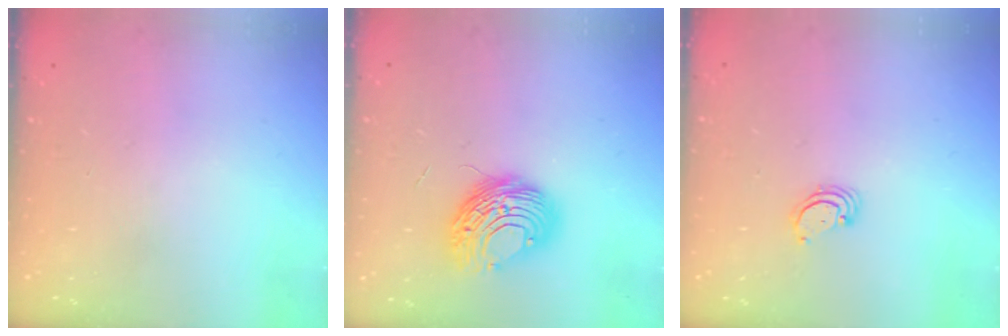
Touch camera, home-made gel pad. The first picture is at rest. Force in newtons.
{"total": 10.6, "press": 10.5, "slide": 1.5}
{"total": 2.5, "press": 2.5, "slide": 0.2}